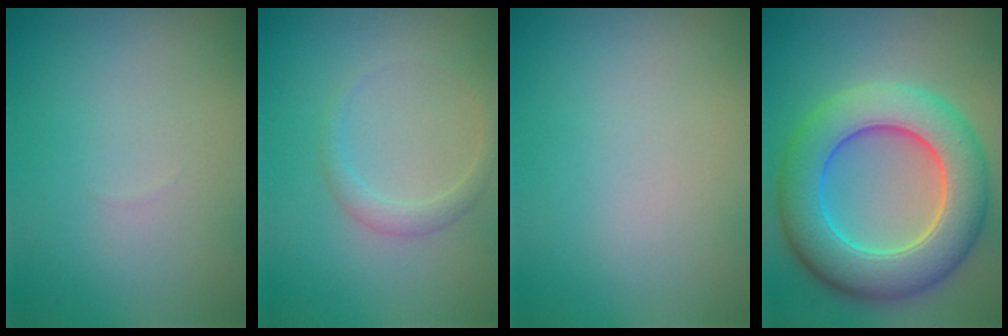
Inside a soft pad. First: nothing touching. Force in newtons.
{"total": 1.4, "press": 1.4, "slide": 0.0}
{"total": 0.0}
{"total": 9.5, "press": 9.5, "slide": 0.2}